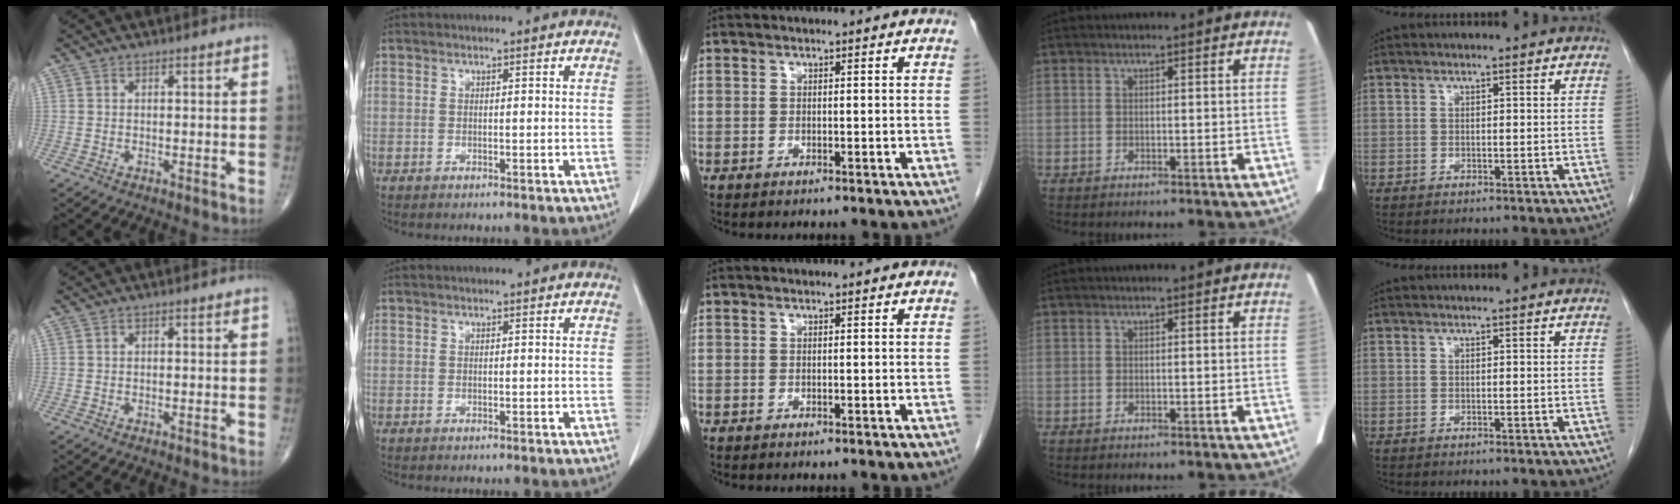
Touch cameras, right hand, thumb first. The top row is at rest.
{}